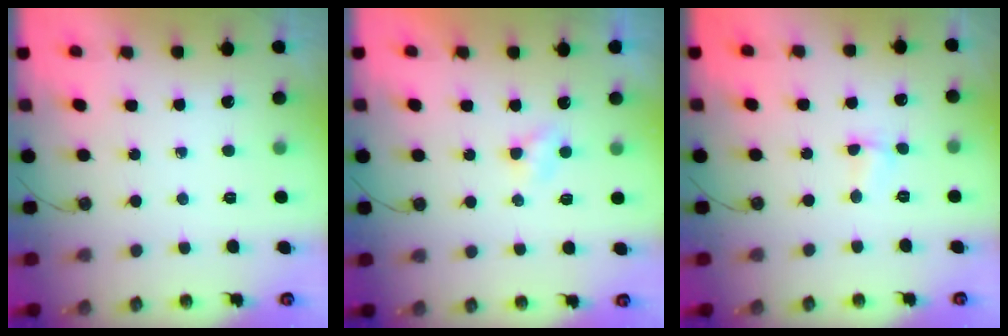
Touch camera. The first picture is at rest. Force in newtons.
{"total": 3.0, "press": 3.0, "slide": 0.4}
{"total": 2.0, "press": 1.9, "slide": 0.5}